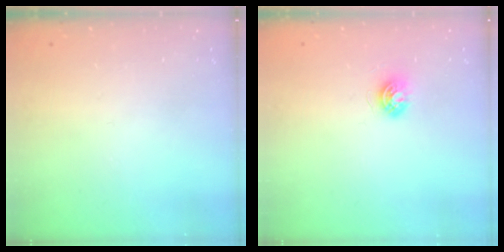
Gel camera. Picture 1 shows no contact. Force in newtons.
{"total": 5.4, "press": 5.4, "slide": 0.5}